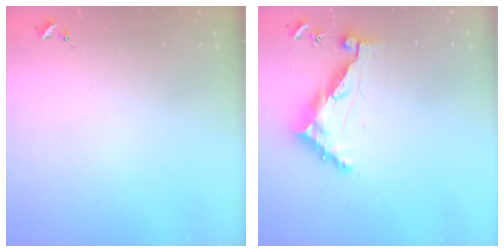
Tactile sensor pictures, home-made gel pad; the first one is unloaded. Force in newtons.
{"total": 9.6, "press": 9.6, "slide": 0.8}